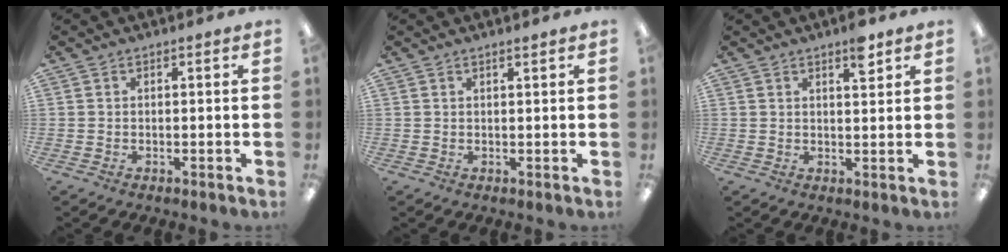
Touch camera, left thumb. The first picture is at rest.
{"total": 0.9, "force": [0.8, 0.0, 0.5], "torque": [-0.010, 0.000, 0.014]}
{"total": 4.5, "force": [3.1, 1.4, 2.9], "torque": [-0.034, -0.013, 0.047]}